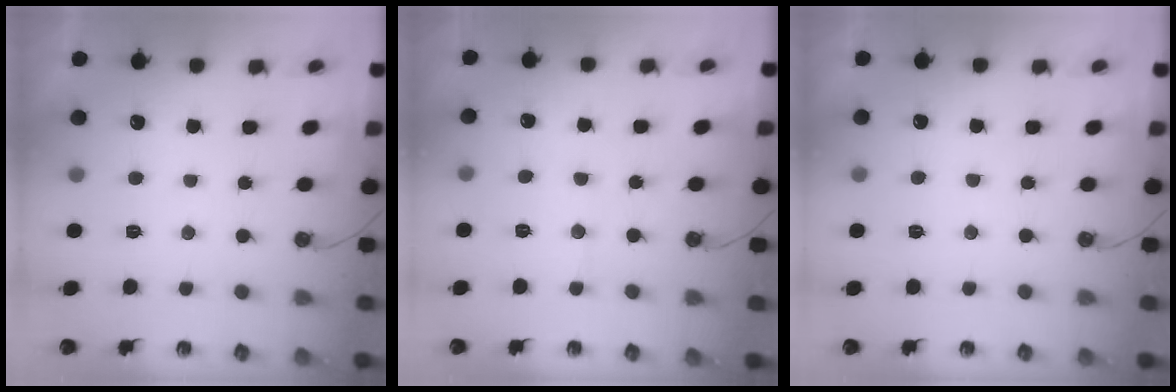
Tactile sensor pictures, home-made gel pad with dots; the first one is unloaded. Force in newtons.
{"total": 6.1, "press": 6.1, "slide": 0.4}
{"total": 2.3, "press": 2.3, "slide": 0.4}